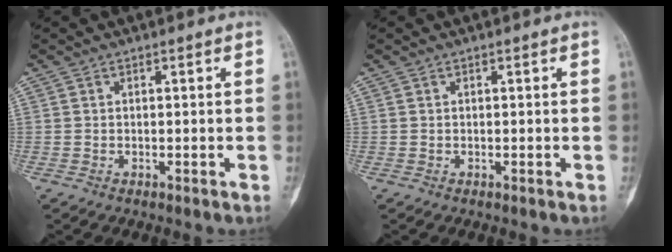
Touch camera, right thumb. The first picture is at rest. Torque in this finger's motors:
{"motor_torque": [0.00, 0.00, 0.17, 0.06, 0.00]}